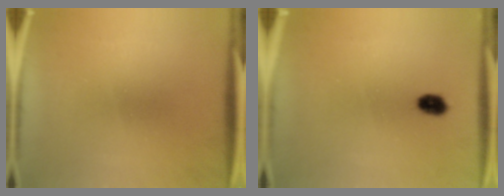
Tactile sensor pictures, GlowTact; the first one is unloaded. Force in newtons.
{"total": 2.8}